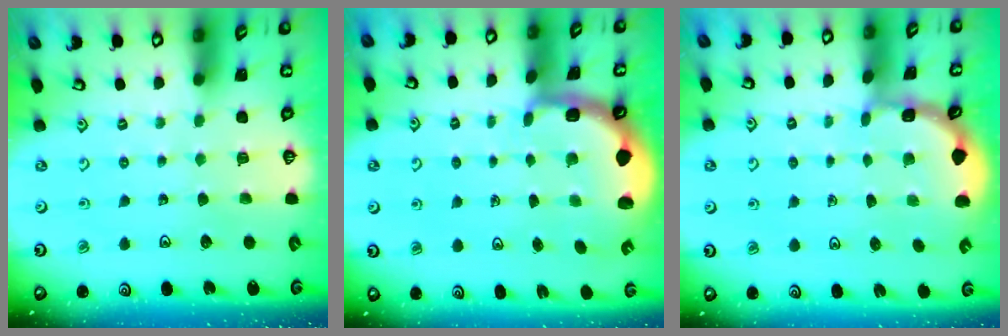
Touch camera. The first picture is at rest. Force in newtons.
{"total": 2.1, "press": 1.9, "slide": 0.8}
{"total": 1.7, "press": 1.7, "slide": 0.1}